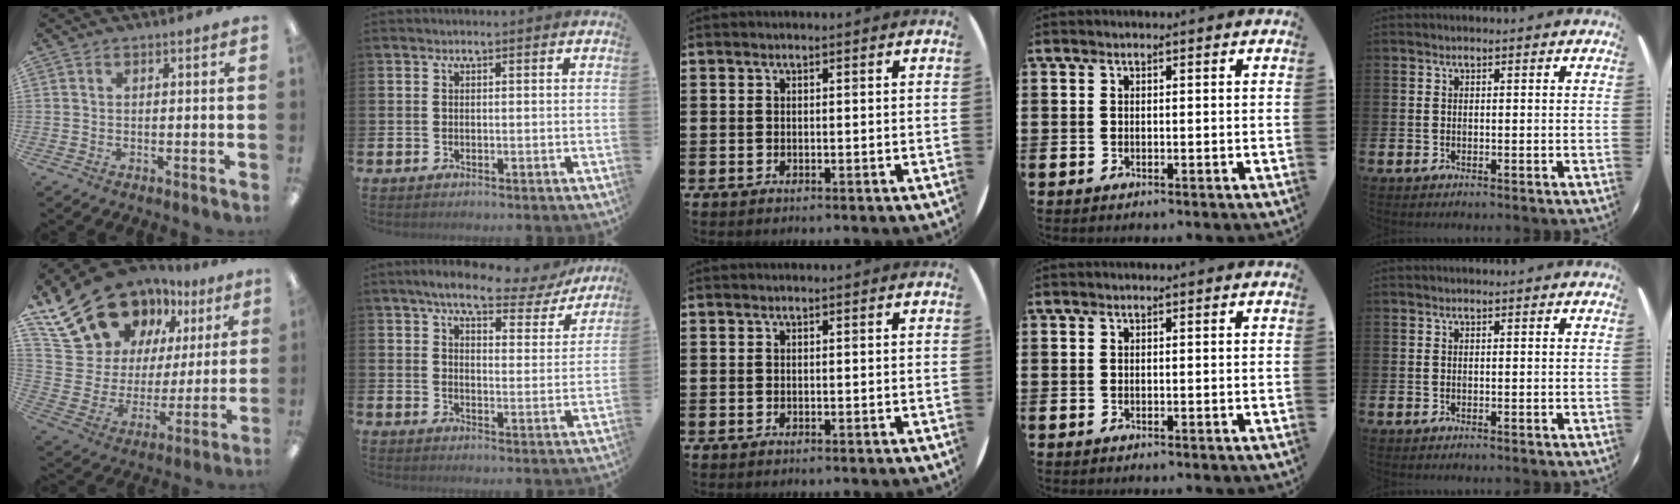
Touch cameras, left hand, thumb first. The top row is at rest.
{"thumb": {"total": 20.1, "force": [14.8, 11.5, 7.3], "torque": [-0.149, -0.093, 0.281]}, "index": {"total": 6.7, "force": [5.8, 1.6, 3.0], "torque": [-0.058, -0.032, 0.093]}}